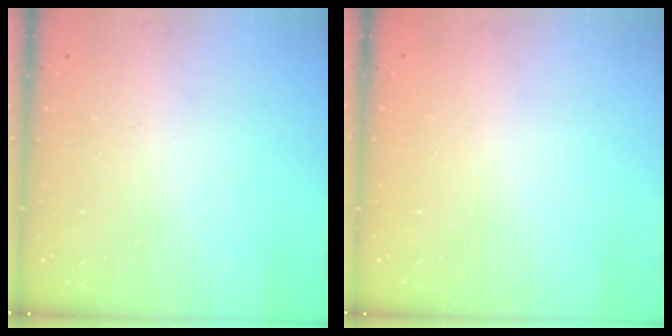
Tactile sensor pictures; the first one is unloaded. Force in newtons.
{"total": 0.0}